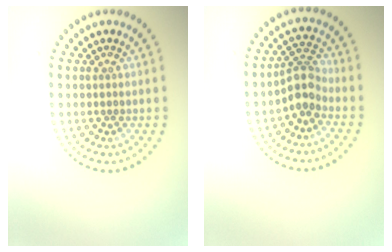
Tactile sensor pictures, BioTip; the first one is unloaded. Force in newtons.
{"total": 2.7, "press": 2.0, "slide": 1.8}